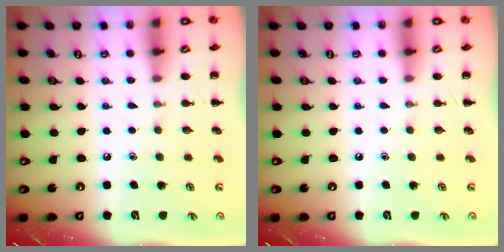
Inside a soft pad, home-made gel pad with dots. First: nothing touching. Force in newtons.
{"total": 0.0}